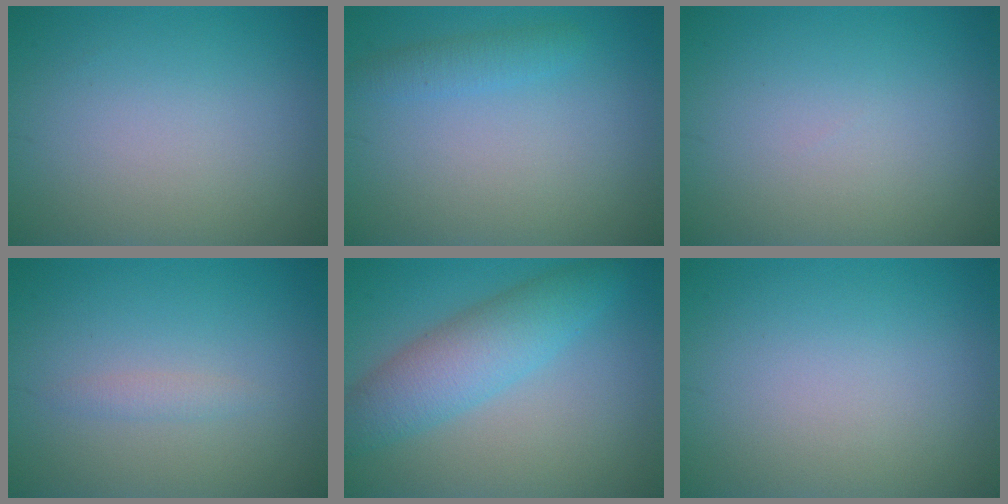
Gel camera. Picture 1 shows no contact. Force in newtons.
{"total": 1.6, "press": 1.6, "slide": 0.0}
{"total": 0.0}
{"total": 1.0, "press": 1.0, "slide": 0.1}
{"total": 5.5, "press": 5.5, "slide": 0.1}
{"total": 0.0}